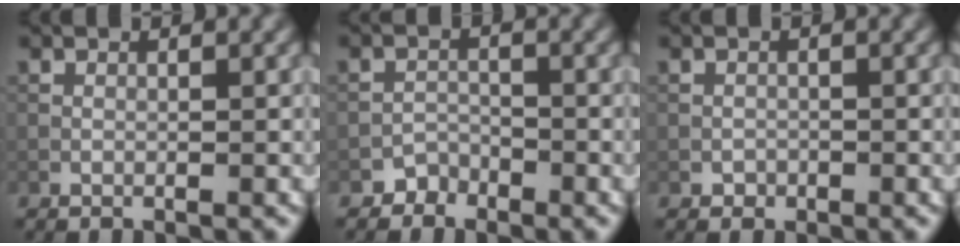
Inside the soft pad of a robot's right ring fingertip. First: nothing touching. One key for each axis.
{"total": 1.4, "fx": -1.2, "fy": 0.8, "fz": -0.3, "tx": 0.010, "ty": 0.011, "tz": -0.019}
{"total": 0.7, "fx": -0.3, "fy": 0.7, "fz": 0.0, "tx": 0.004, "ty": -0.002, "tz": -0.004}